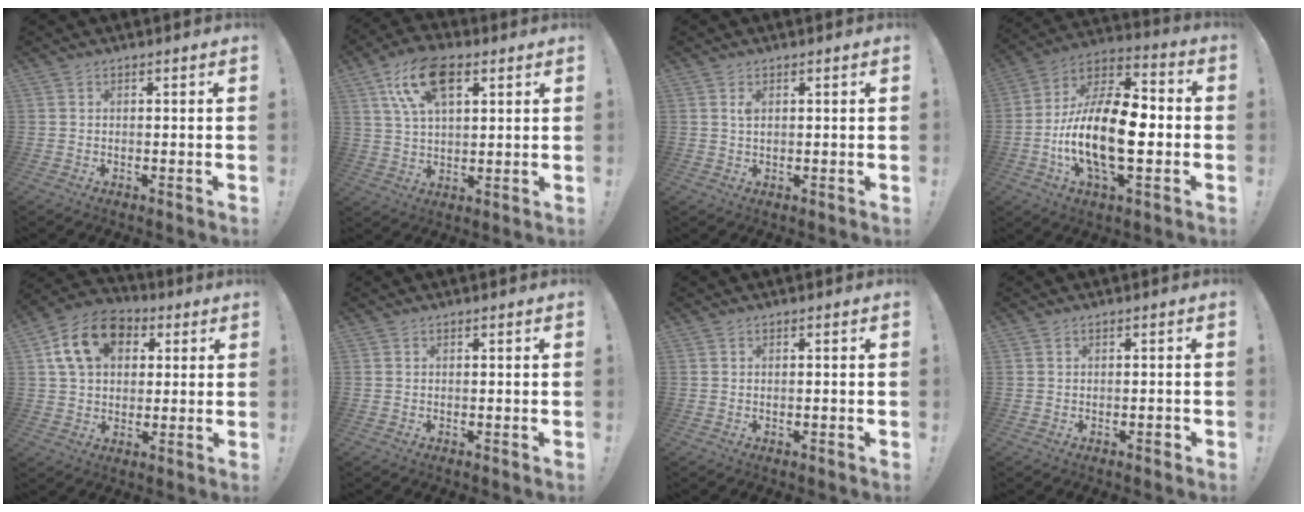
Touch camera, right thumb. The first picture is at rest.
{"total": 13.8, "force": [6.3, 7.1, 10.1], "torque": [-0.179, -0.008, 0.115]}
{"total": 1.5, "force": [0.6, 0.7, 1.2], "torque": [-0.023, 0.001, 0.010]}
{"total": 20.9, "force": [-4.6, 8.9, 18.4], "torque": [-0.364, 0.016, -0.076]}
{"total": 14.9, "force": [5.4, 10.9, 8.6], "torque": [-0.132, -0.007, 0.107]}
{"total": 0.0}
{"total": 0.6, "force": [-0.4, -0.3, 0.3], "torque": [-0.011, 0.001, -0.006]}
{"total": 1.2, "force": [-0.8, 0.3, 0.8], "torque": [-0.007, 0.001, -0.015]}